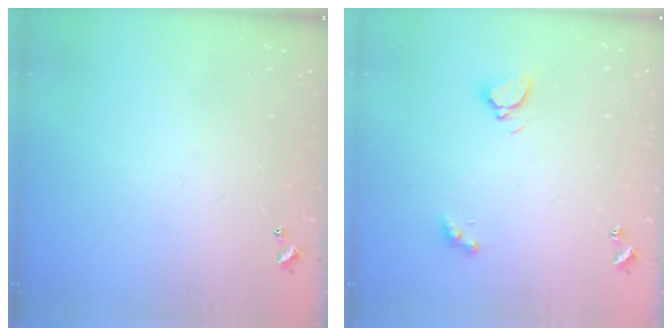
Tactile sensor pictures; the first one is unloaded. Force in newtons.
{"total": 3.2, "press": 3.2, "slide": 0.4}